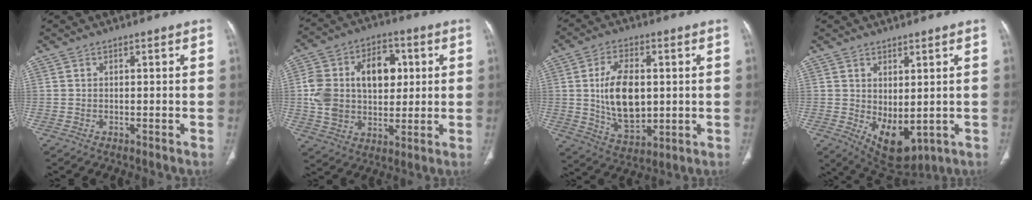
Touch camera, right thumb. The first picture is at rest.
{"total": 20.1, "force": [3.4, 14.0, 14.0], "torque": [-0.218, 0.014, 0.067]}
{"total": 13.7, "force": [1.1, 7.9, 11.1], "torque": [-0.180, -0.011, 0.030]}
{"total": 8.8, "force": [-0.9, 4.9, 7.2], "torque": [-0.097, -0.012, 0.015]}